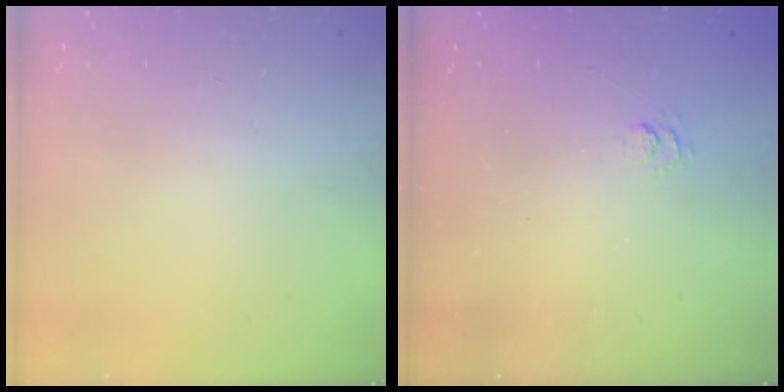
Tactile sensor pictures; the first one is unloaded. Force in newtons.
{"total": 2.7, "press": 2.2, "slide": 1.5}